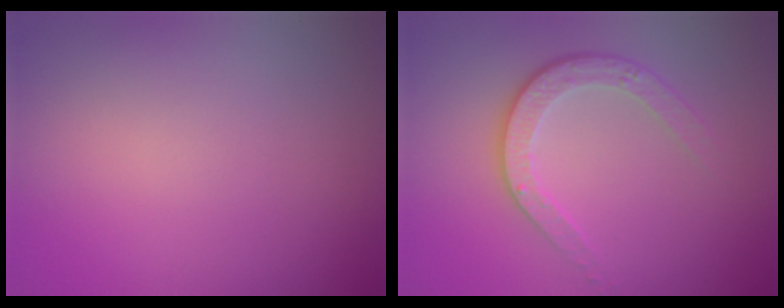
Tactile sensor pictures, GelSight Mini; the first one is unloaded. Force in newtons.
{"total": 3.5, "press": 2.6, "slide": 2.4}